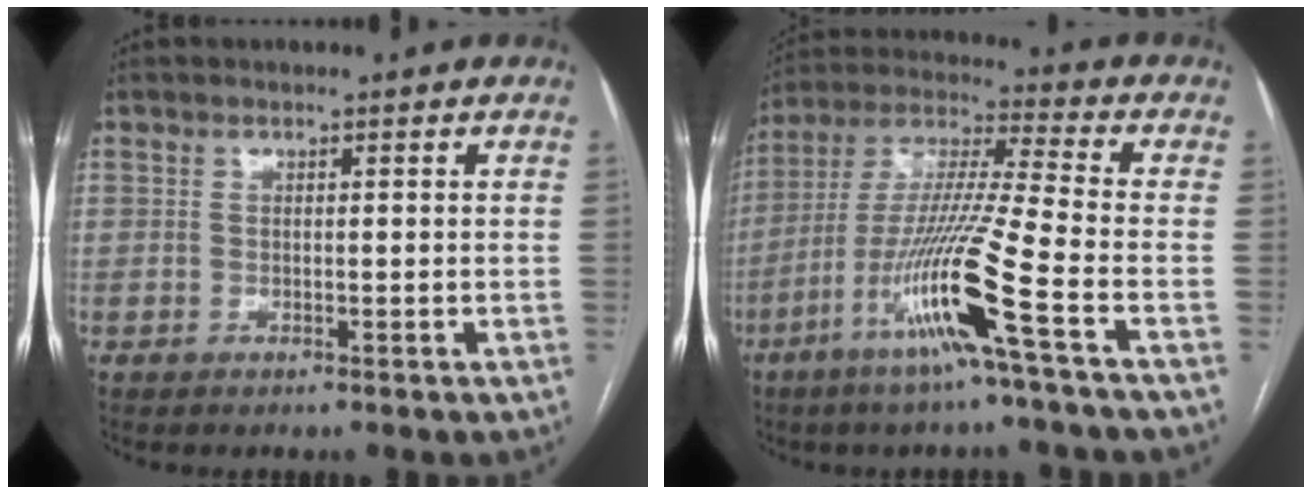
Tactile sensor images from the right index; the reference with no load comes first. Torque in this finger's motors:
{"motor_torque": [1.86, -0.28, 1.05, 0.21]}